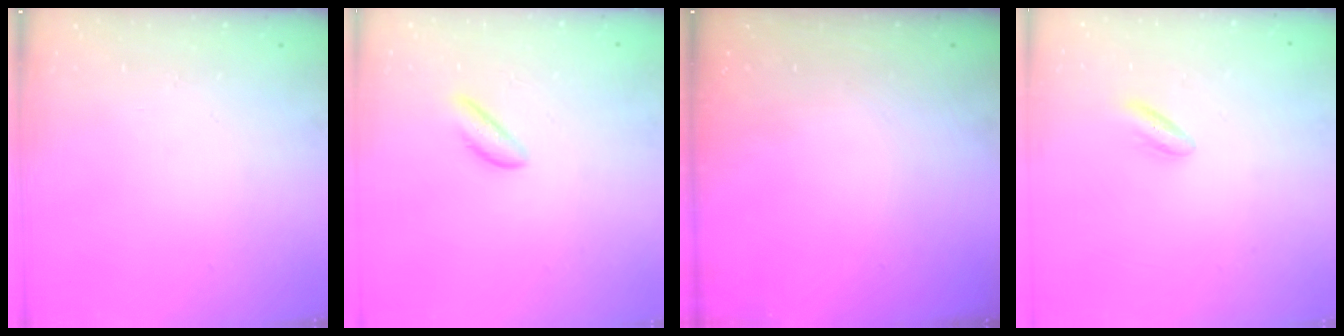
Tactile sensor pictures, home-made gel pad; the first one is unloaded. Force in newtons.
{"total": 2.3, "press": 2.3, "slide": 0.3}
{"total": 0.0}
{"total": 2.5, "press": 2.2, "slide": 1.2}